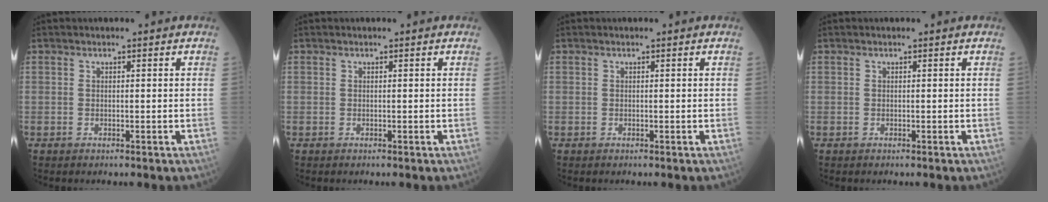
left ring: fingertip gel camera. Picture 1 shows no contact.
{"total": 0.0}
{"total": 0.0}
{"total": 0.0}